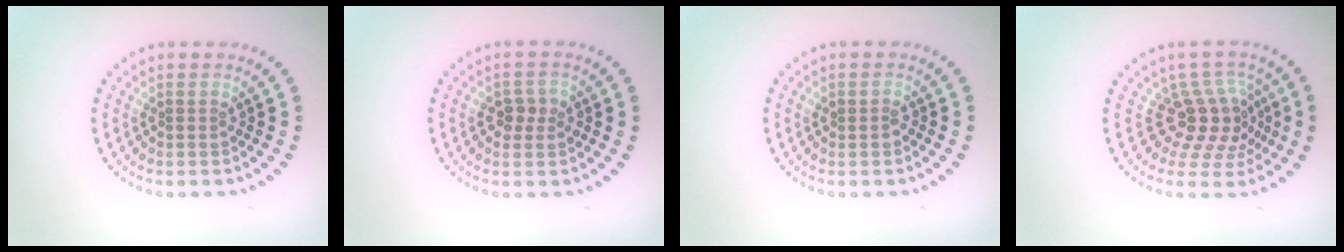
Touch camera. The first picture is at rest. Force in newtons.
{"total": 1.8, "press": 1.7, "slide": 0.2}
{"total": 0.8, "press": 0.8, "slide": 0.0}
{"total": 4.1, "press": 3.0, "slide": 2.8}